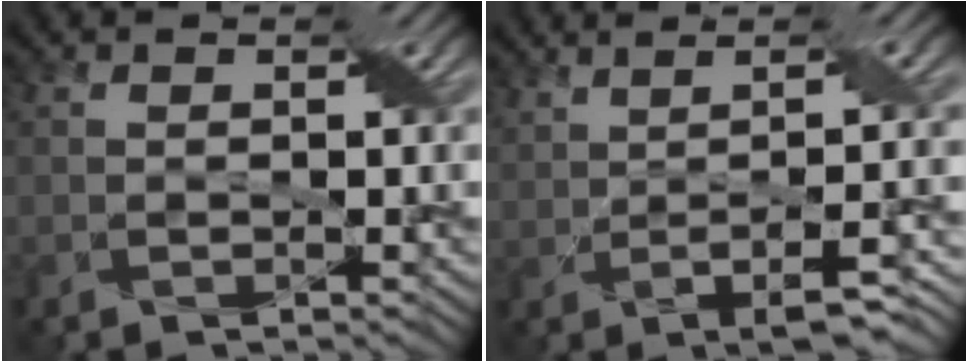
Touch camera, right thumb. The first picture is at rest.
{"total": 9.3, "force": [0.7, 2.8, 8.9], "torque": [-0.117, 0.024, 0.017]}